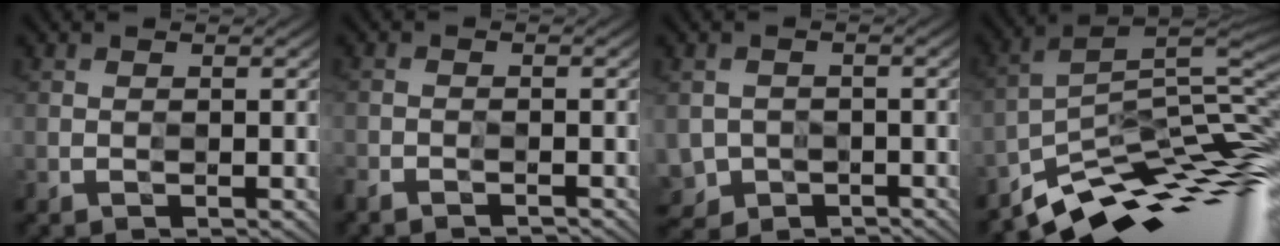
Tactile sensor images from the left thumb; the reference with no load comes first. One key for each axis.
{"total": 1.9, "fx": -1.9, "fy": -0.2, "fz": -0.2, "tx": -0.004, "ty": -0.005, "tz": -0.043}
{"total": 2.4, "fx": -1.1, "fy": 2.1, "fz": -0.4, "tx": -0.001, "ty": -0.010, "tz": -0.024}
{"total": 11.6, "fx": -8.0, "fy": 3.0, "fz": 7.9, "tx": -0.139, "ty": 0.007, "tz": -0.140}